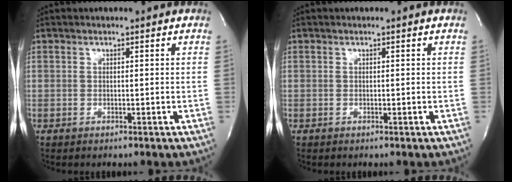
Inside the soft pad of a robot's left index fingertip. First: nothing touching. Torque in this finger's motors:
{"motor_torque": [-0.30, 0.07, -0.06, -0.01]}